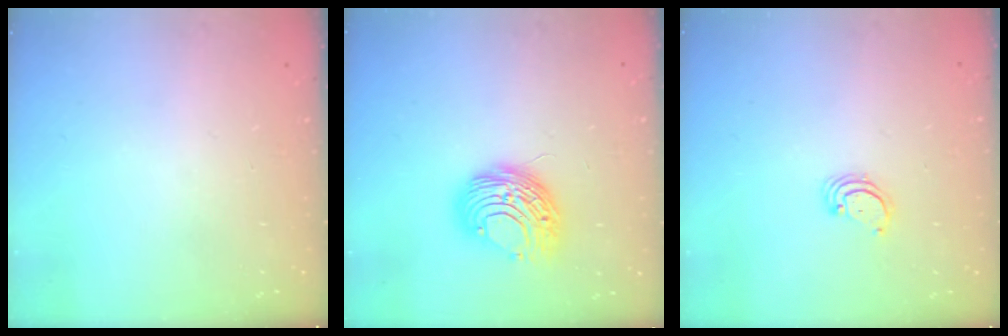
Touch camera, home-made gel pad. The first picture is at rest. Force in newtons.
{"total": 10.1, "press": 10.1, "slide": 0.8}
{"total": 2.5, "press": 2.5, "slide": 0.2}